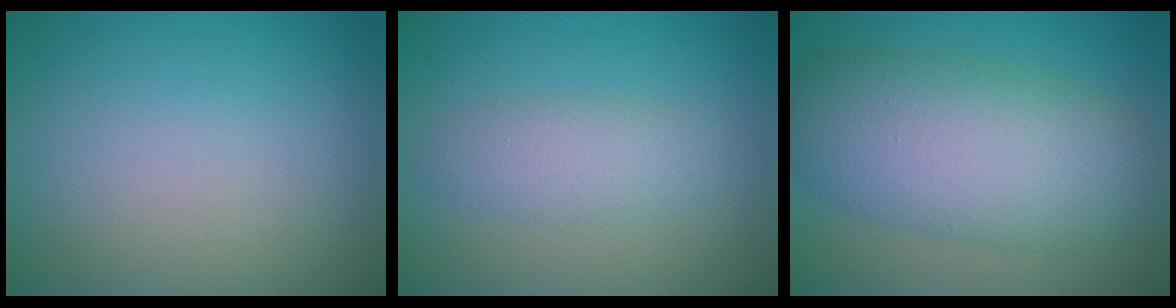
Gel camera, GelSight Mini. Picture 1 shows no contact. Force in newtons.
{"total": 2.7, "press": 2.7, "slide": 0.1}
{"total": 9.7, "press": 9.7, "slide": 0.3}